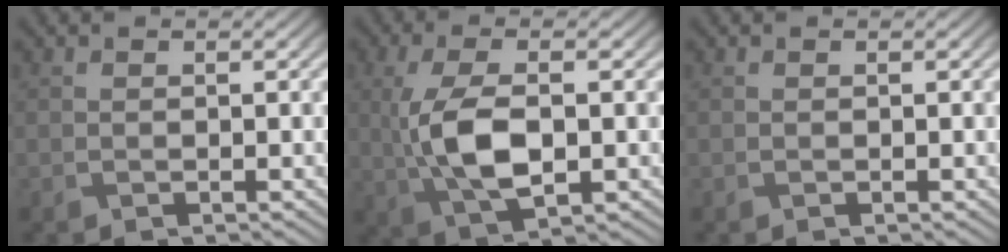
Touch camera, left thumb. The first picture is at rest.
{"total": 8.2, "force": [-0.6, 3.6, 7.4], "torque": [-0.168, 0.000, -0.010]}
{"total": 0.0}